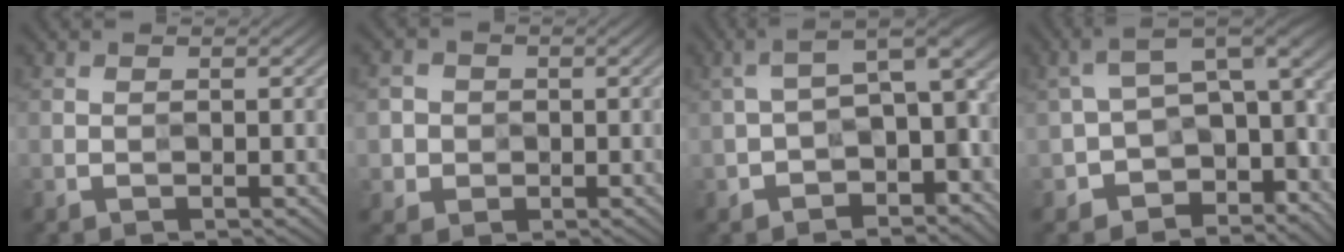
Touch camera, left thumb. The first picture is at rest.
{"total": 3.2, "force": [-0.1, 3.2, 0.6], "torque": [-0.016, -0.001, -0.016]}
{"total": 9.7, "force": [-3.5, 4.6, 7.7], "torque": [-0.114, -0.003, -0.059]}
{"total": 11.0, "force": [-4.1, 7.1, 7.3], "torque": [-0.130, -0.025, -0.062]}